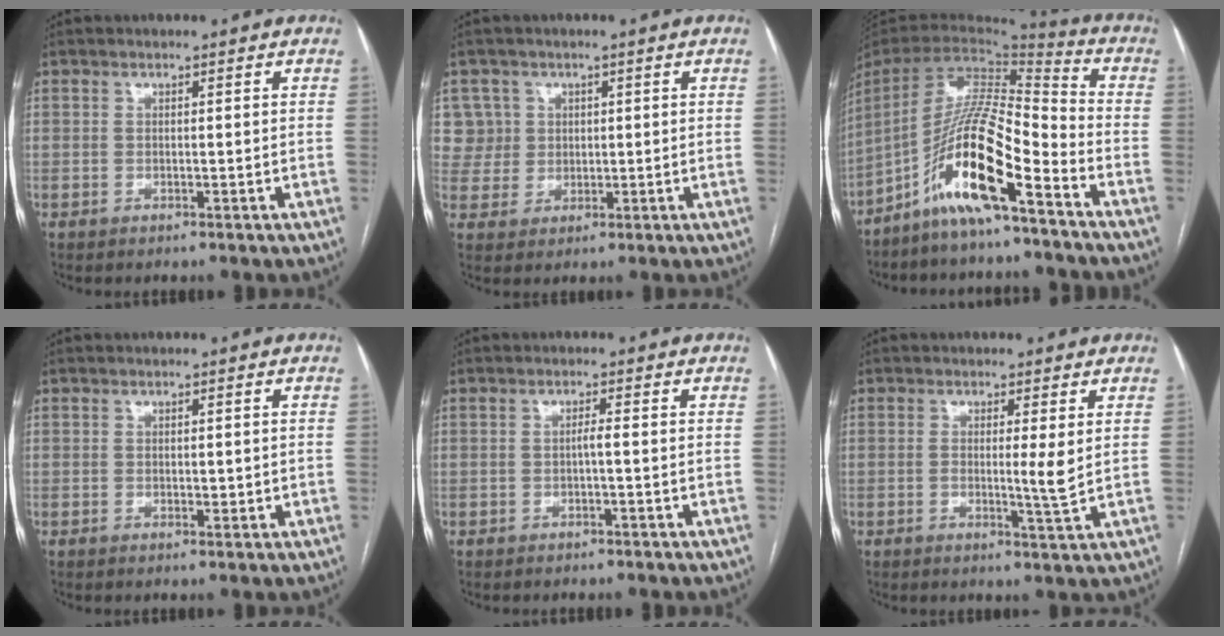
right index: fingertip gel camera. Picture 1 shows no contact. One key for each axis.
{"total": 7.9, "fx": 2.2, "fy": 7.6, "fz": 0.3, "tx": 0.000, "ty": 0.026, "tz": 0.055}
{"total": 15.3, "fx": -9.1, "fy": 1.5, "fz": 12.3, "tx": -0.234, "ty": 0.006, "tz": -0.167}
{"total": 1.3, "fx": 0.0, "fy": 0.6, "fz": 1.1, "tx": -0.013, "ty": -0.003, "tz": 0.003}
{"total": 1.1, "fx": -0.3, "fy": -0.1, "fz": 1.1, "tx": -0.016, "ty": 0.002, "tz": -0.005}
{"total": 3.4, "fx": 0.3, "fy": -0.2, "fz": 3.4, "tx": -0.056, "ty": -0.008, "tz": 0.005}